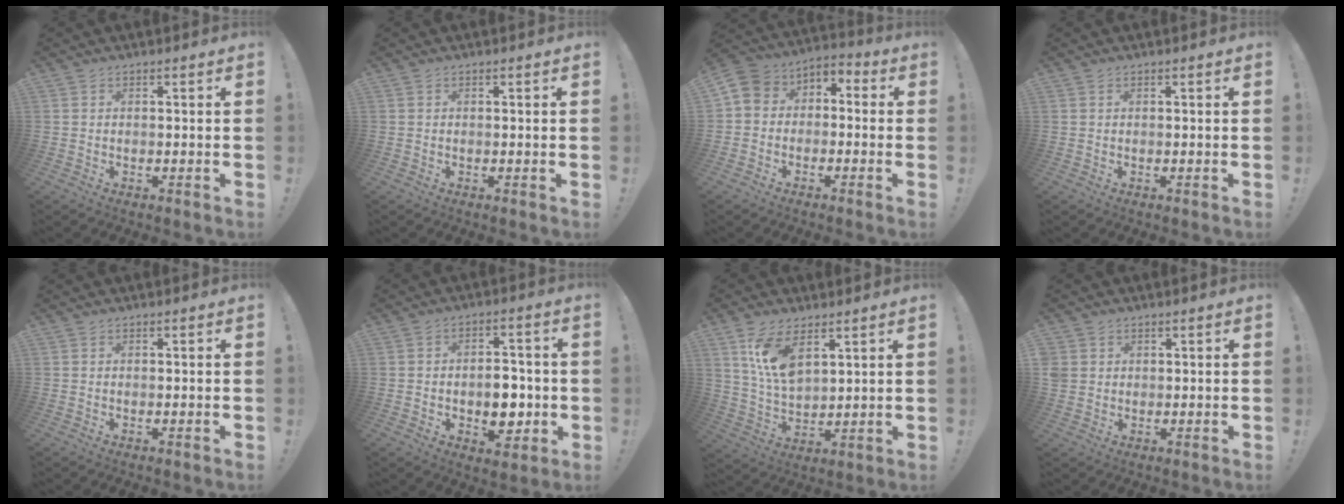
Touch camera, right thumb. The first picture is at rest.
{"total": 0.0}
{"total": 5.8, "force": [-3.7, 4.1, 1.7], "torque": [-0.032, 0.023, -0.069]}
{"total": 0.0}
{"total": 0.0}
{"total": 10.6, "force": [-2.6, 7.3, 7.2], "torque": [-0.098, 0.024, -0.036]}
{"total": 11.1, "force": [6.2, 5.5, 7.4], "torque": [-0.138, -0.028, 0.115]}
{"total": 2.8, "force": [1.1, 2.5, 0.6], "torque": [-0.008, -0.003, 0.022]}